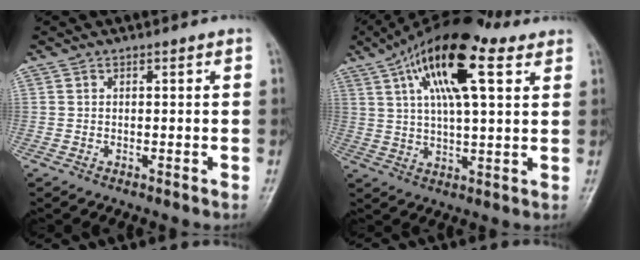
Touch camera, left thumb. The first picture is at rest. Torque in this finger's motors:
{"motor_torque": [0.17, 0.77, 2.16, -0.61, 0.51]}